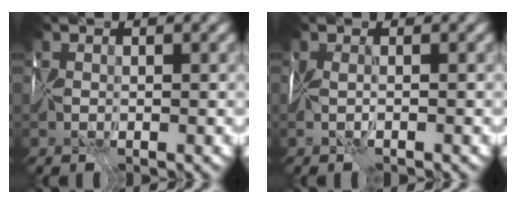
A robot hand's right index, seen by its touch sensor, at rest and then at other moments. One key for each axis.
{"total": 1.3, "fx": -0.4, "fy": 0.0, "fz": 1.2, "tx": -0.026, "ty": -0.007, "tz": -0.014}